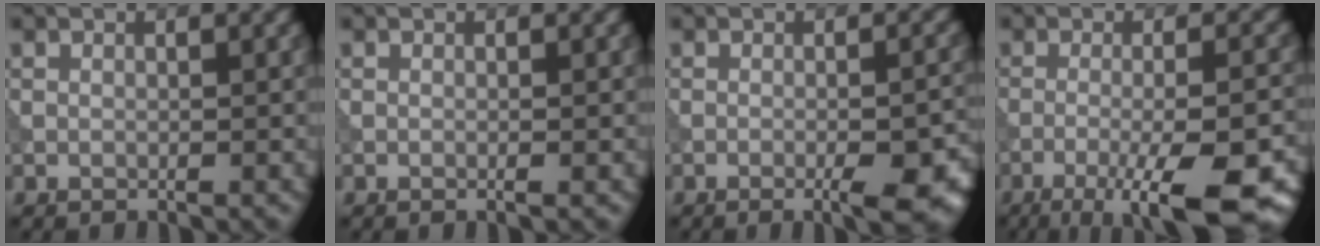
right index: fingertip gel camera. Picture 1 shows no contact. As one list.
[{"total": 0.6, "force": [-0.2, 0.1, 0.6], "torque": [-0.008, -0.001, -0.004]}, {"total": 6.2, "force": [-2.4, 1.8, 5.4], "torque": [-0.073, -0.002, -0.025]}, {"total": 11.3, "force": [-5.8, 2.9, 9.3], "torque": [-0.138, -0.008, -0.082]}]